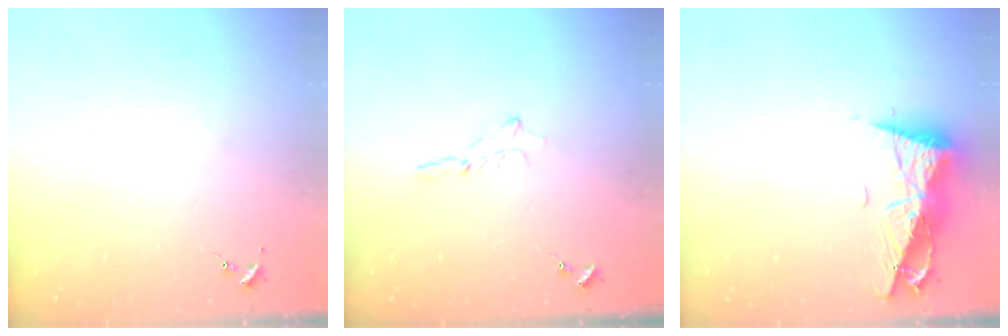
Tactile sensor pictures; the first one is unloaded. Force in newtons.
{"total": 2.0, "press": 2.0, "slide": 0.2}
{"total": 10.4, "press": 10.3, "slide": 1.4}